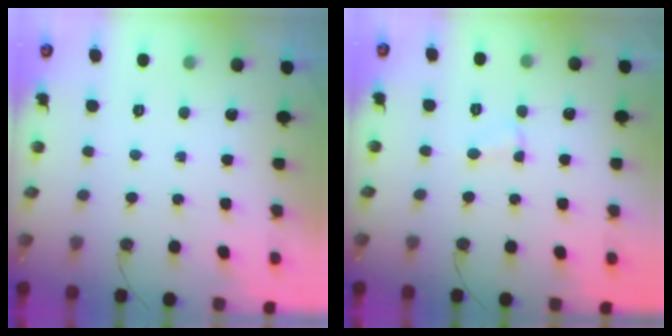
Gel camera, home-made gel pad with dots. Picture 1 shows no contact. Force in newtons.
{"total": 2.6, "press": 2.6, "slide": 0.3}